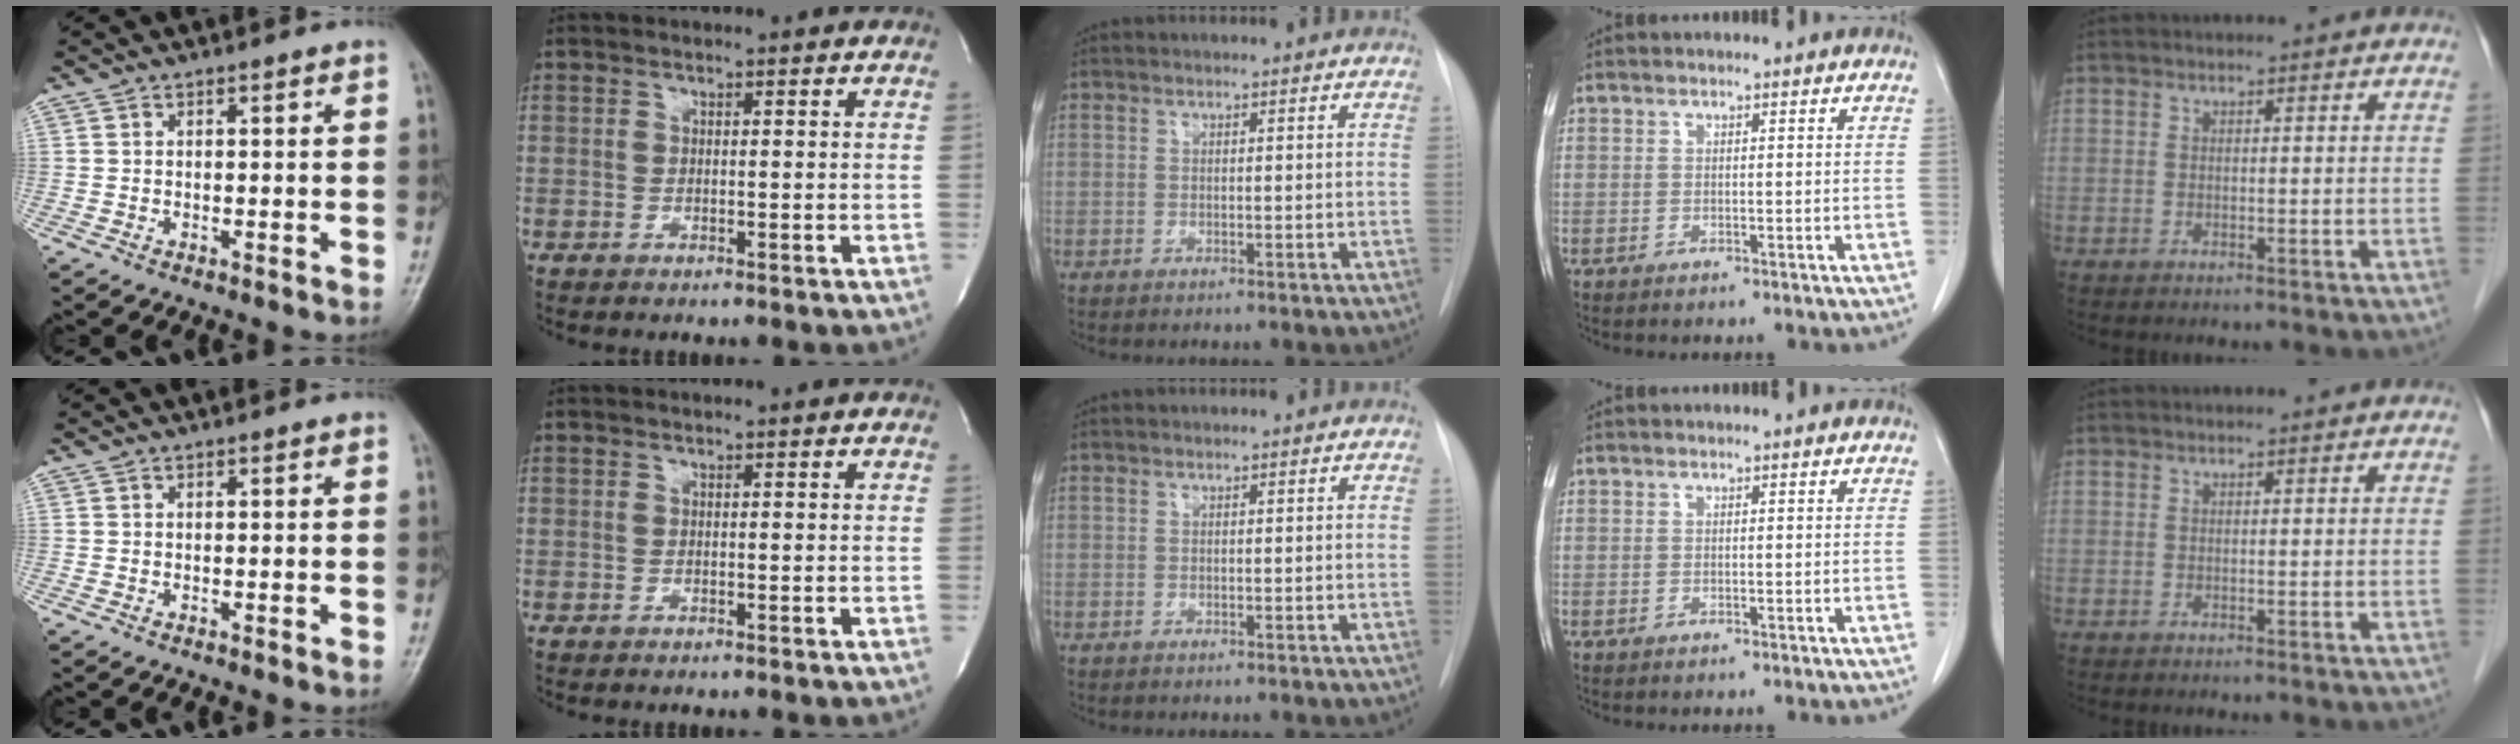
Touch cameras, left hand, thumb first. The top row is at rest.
{}